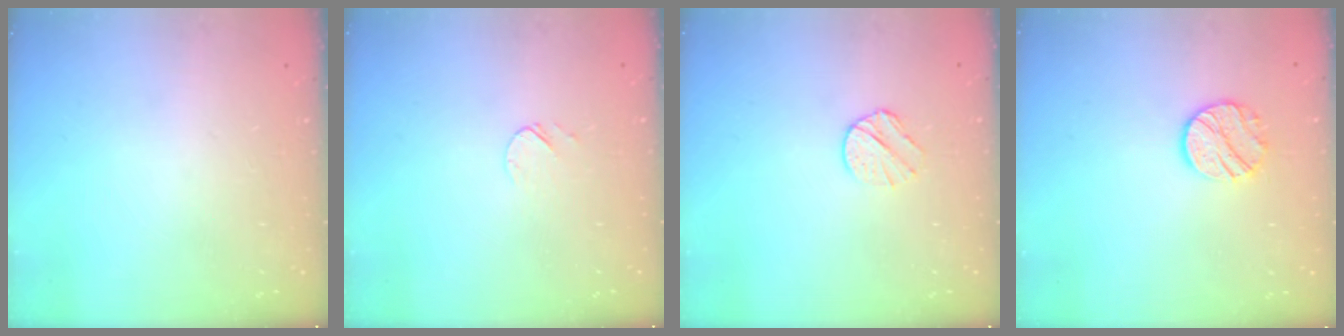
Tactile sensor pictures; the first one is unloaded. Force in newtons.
{"total": 4.0, "press": 3.9, "slide": 0.5}
{"total": 7.5, "press": 7.4, "slide": 1.2}
{"total": 9.2, "press": 9.2, "slide": 0.3}